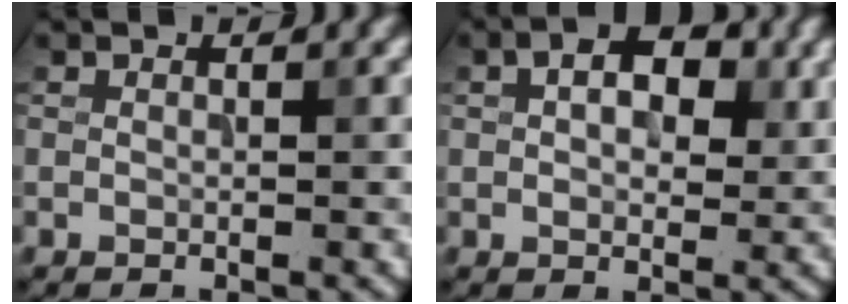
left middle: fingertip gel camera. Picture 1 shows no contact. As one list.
[{"total": 5.0, "force": [1.6, 3.0, 3.8], "torque": [-0.049, 0.003, 0.017]}]